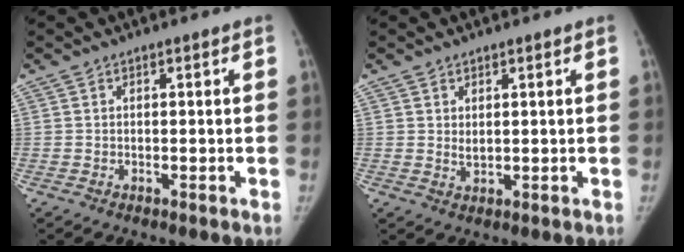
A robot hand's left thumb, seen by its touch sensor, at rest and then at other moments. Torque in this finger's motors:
{"motor_torque": [0.00, -0.01, 0.07, -0.04, 0.00]}